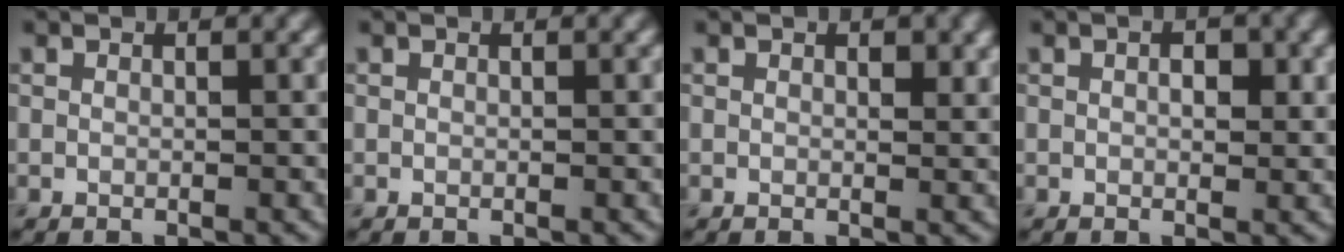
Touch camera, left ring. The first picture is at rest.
{"total": 0.0}
{"total": 1.2, "force": [0.5, 0.6, 0.9], "torque": [-0.008, -0.003, 0.009]}
{"total": 1.8, "force": [0.4, 1.0, 1.5], "torque": [-0.019, -0.001, 0.004]}